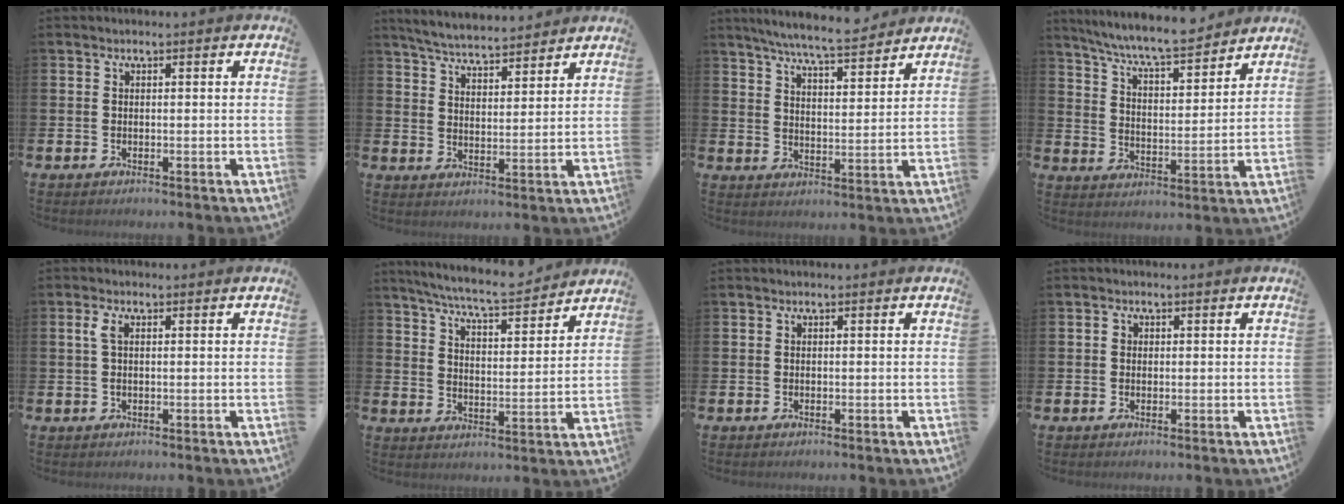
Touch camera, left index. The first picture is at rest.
{"total": 5.6, "force": [5.5, 0.5, 0.8], "torque": [-0.039, -0.030, 0.099]}
{"total": 7.1, "force": [6.7, 0.1, 2.2], "torque": [-0.062, -0.039, 0.117]}
{"total": 7.8, "force": [7.4, 0.5, 2.4], "torque": [-0.081, -0.049, 0.130]}
{"total": 2.2, "force": [0.6, 0.9, 1.9], "torque": [-0.041, 0.008, 0.009]}
{"total": 7.3, "force": [7.0, 0.2, 2.1], "torque": [-0.071, -0.042, 0.124]}
{"total": 0.0}
{"total": 1.0, "force": [0.2, 0.9, 0.3], "torque": [0.008, 0.001, -0.001]}